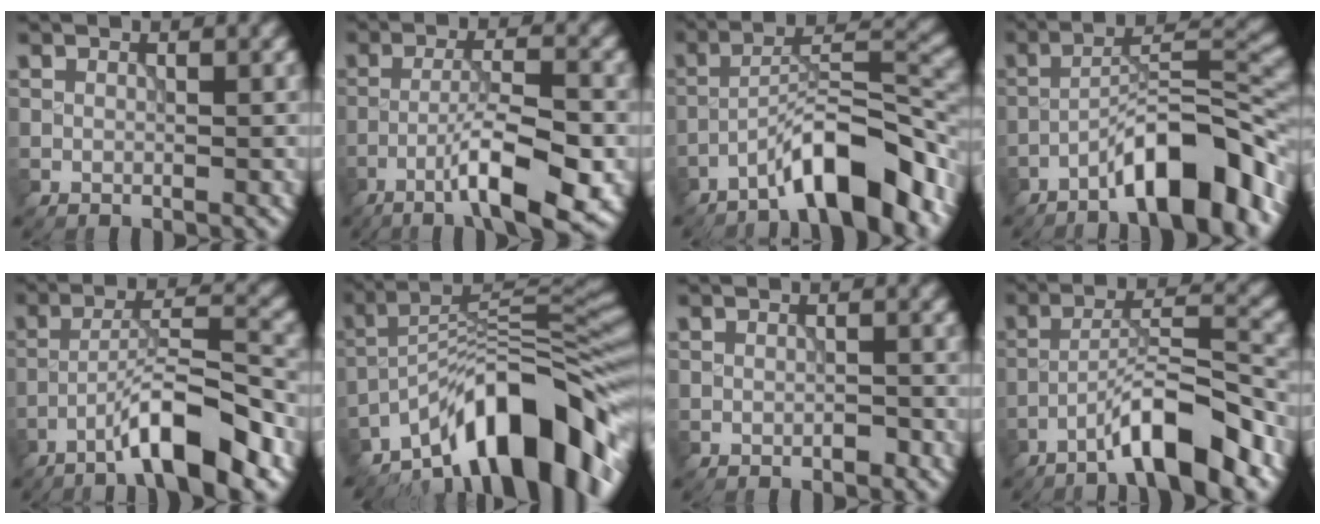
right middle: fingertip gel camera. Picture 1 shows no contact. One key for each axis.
{"total": 7.9, "fx": -3.8, "fy": 1.3, "fz": 6.7, "tx": -0.109, "ty": 0.011, "tz": -0.066}
{"total": 8.5, "fx": -5.8, "fy": 1.8, "fz": 6.0, "tx": -0.092, "ty": 0.021, "tz": -0.099}
{"total": 9.2, "fx": -5.8, "fy": 2.1, "fz": 6.9, "tx": -0.102, "ty": 0.022, "tz": -0.098}
{"total": 7.8, "fx": -4.6, "fy": 1.1, "fz": 6.2, "tx": -0.100, "ty": 0.021, "tz": -0.078}
{"total": 14.2, "fx": -9.4, "fy": 4.5, "fz": 9.7, "tx": -0.127, "ty": 0.029, "tz": -0.168}
{"total": 0.8, "fx": -0.4, "fy": 0.3, "fz": 0.6, "tx": -0.008, "ty": 0.000, "tz": -0.006}
{"total": 7.2, "fx": -4.6, "fy": 1.0, "fz": 5.4, "tx": -0.086, "ty": 0.020, "tz": -0.078}